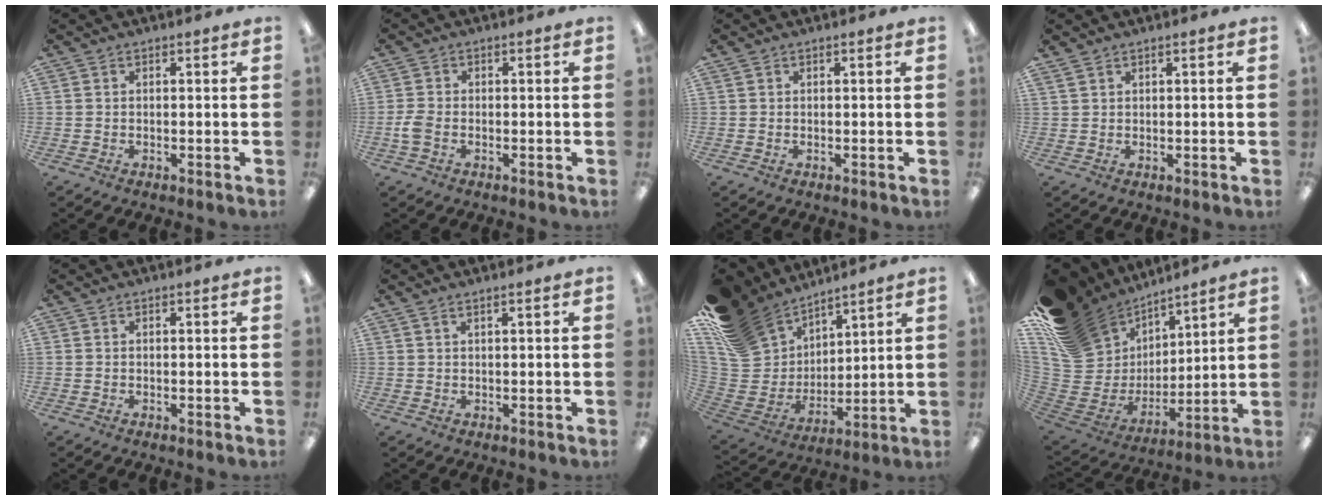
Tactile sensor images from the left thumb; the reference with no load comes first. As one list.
[{"total": 3.2, "force": [-0.9, 2.0, 2.4], "torque": [-0.053, 0.002, -0.018]}, {"total": 0.0}, {"total": 1.5, "force": [1.2, 0.6, 0.7], "torque": [-0.015, -0.001, 0.024]}, {"total": 0.0}, {"total": 1.2, "force": [0.7, 0.0, 1.0], "torque": [-0.019, -0.001, 0.013]}, {"total": 18.4, "force": [12.9, 11.5, 6.4], "torque": [-0.167, -0.075, 0.248]}, {"total": 20.5, "force": [12.1, 14.3, 8.2], "torque": [-0.189, -0.071, 0.246]}]